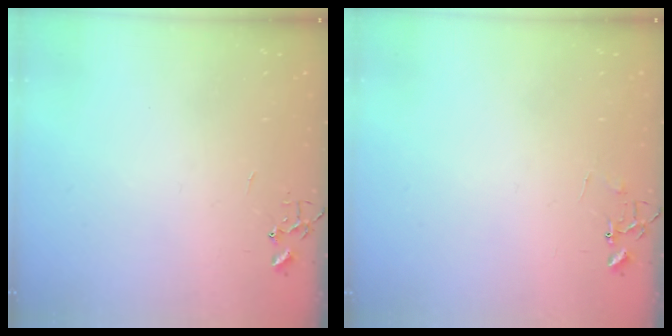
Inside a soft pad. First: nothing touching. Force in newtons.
{"total": 5.5, "press": 5.4, "slide": 0.4}